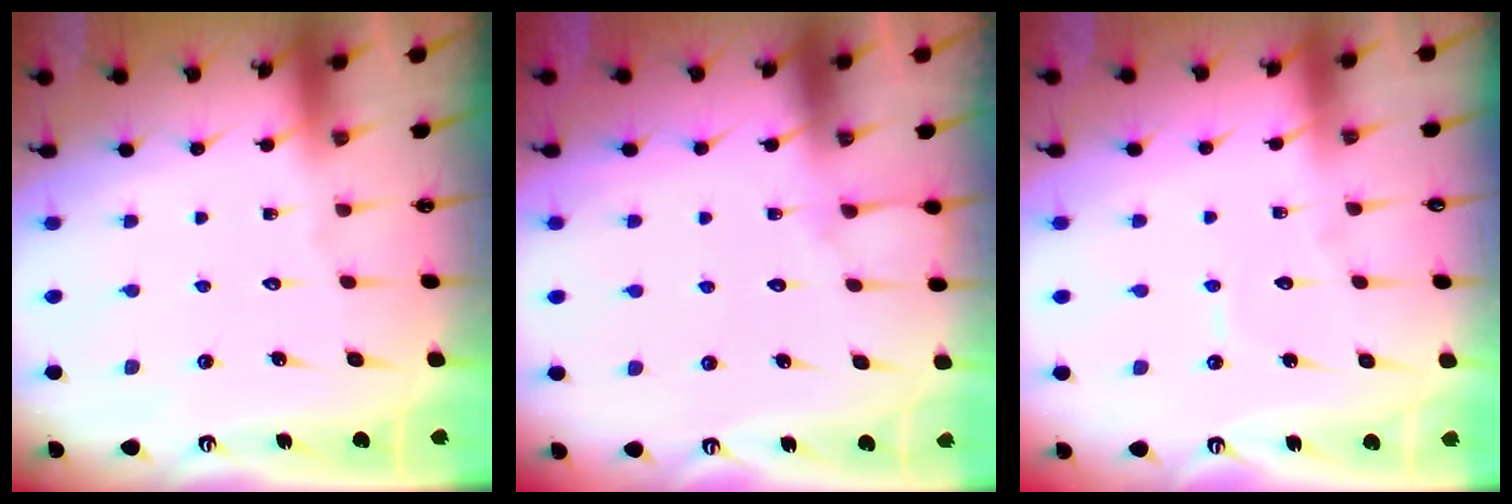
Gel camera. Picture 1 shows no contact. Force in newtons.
{"total": 5.1, "press": 5.1, "slide": 0.5}
{"total": 3.5, "press": 3.5, "slide": 0.2}